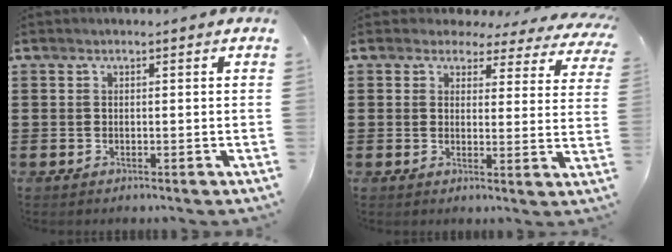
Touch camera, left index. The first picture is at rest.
{"total": 3.3, "force": [2.9, 1.3, 0.9], "torque": [-0.026, -0.016, 0.047]}